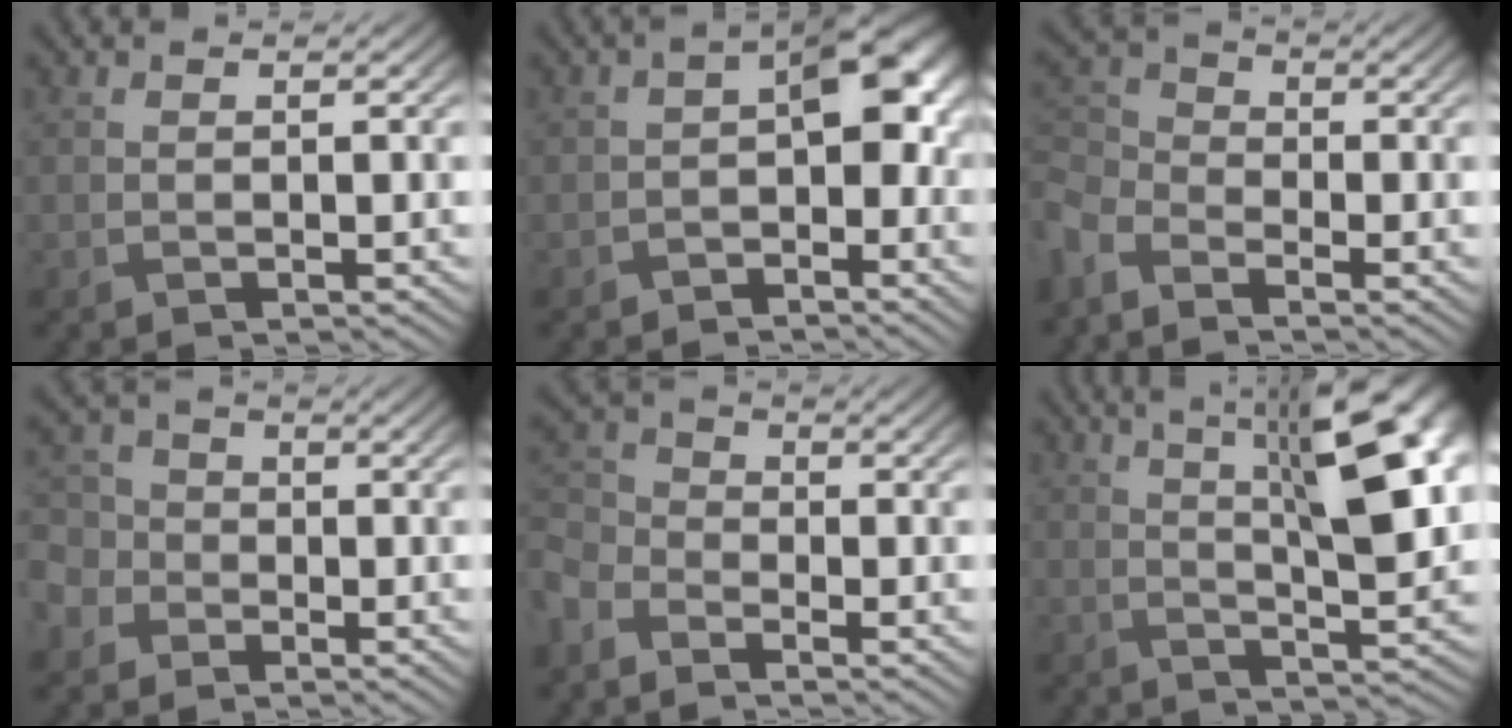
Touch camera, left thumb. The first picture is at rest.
{"total": 5.9, "force": [-1.6, 3.3, 4.6], "torque": [-0.059, 0.003, -0.033]}
{"total": 4.9, "force": [-3.6, 2.6, 2.1], "torque": [-0.060, -0.007, -0.090]}
{"total": 5.2, "force": [-1.6, 4.6, 1.8], "torque": [-0.060, -0.003, -0.047]}
{"total": 5.2, "force": [-3.8, 3.1, 1.9], "torque": [-0.061, -0.007, -0.094]}
{"total": 13.5, "force": [4.5, 3.9, 12.1], "torque": [-0.152, 0.025, 0.059]}